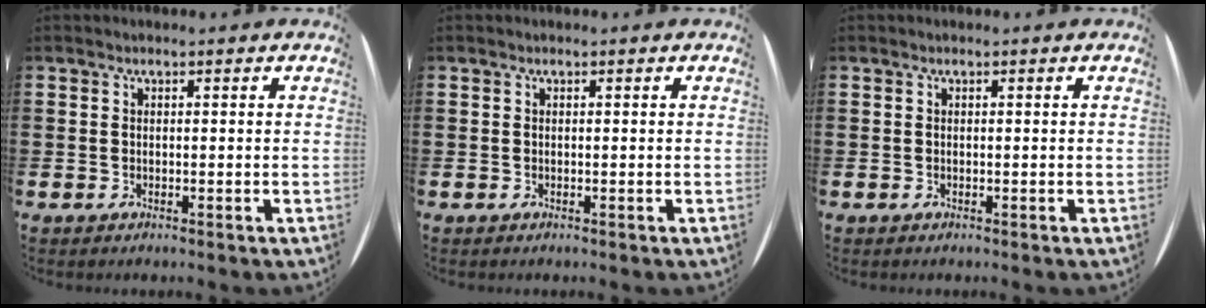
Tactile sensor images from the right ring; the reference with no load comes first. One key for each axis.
{"total": 0.0}
{"total": 0.0}